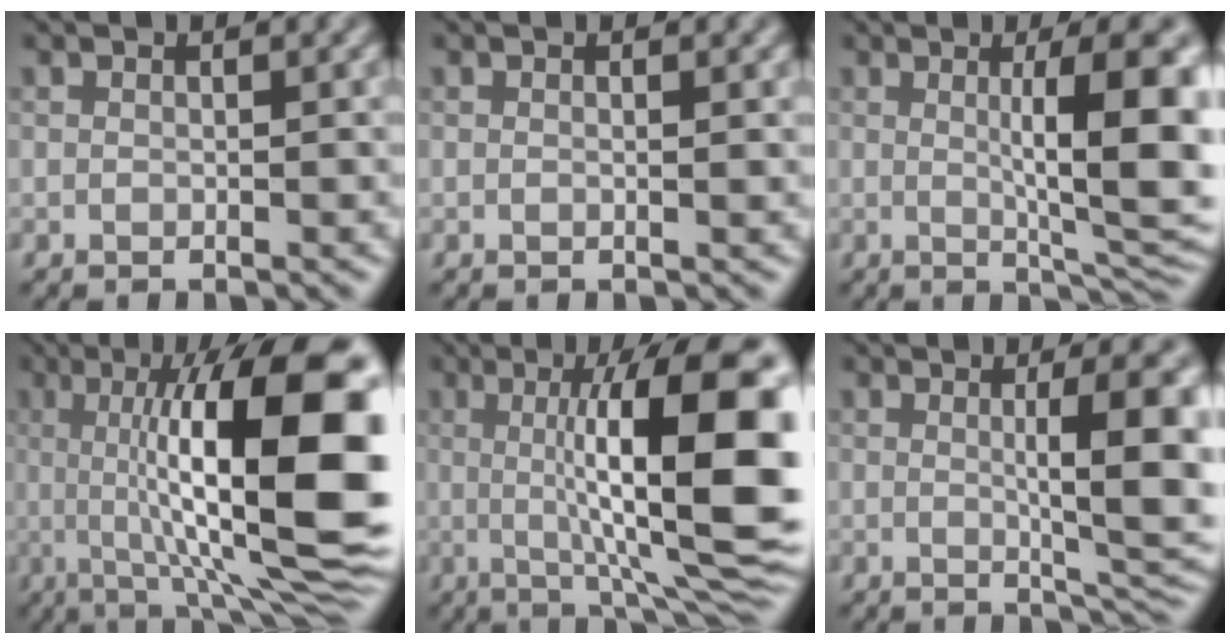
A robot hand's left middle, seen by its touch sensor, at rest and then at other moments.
{"total": 0.6, "force": [0.1, 0.1, 0.6], "torque": [-0.007, -0.001, -0.001]}
{"total": 9.5, "force": [1.0, 2.3, 9.2], "torque": [-0.116, -0.006, 0.019]}
{"total": 16.2, "force": [0.9, 4.2, 15.6], "torque": [-0.209, 0.010, 0.008]}
{"total": 14.8, "force": [1.0, 3.4, 14.4], "torque": [-0.189, 0.006, 0.013]}
{"total": 7.7, "force": [0.4, 1.8, 7.5], "torque": [-0.095, -0.005, 0.011]}